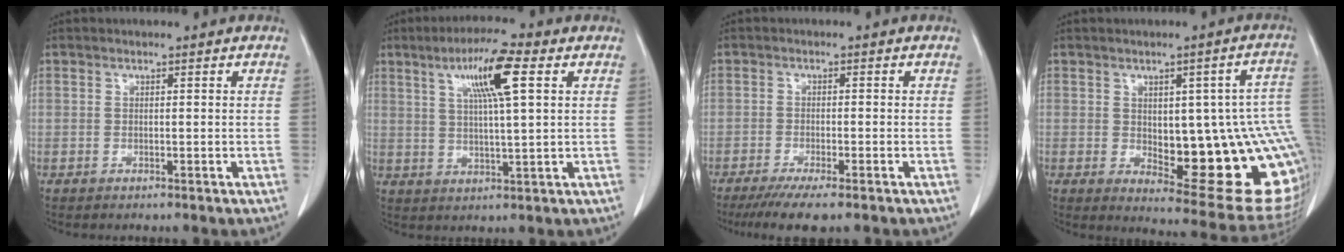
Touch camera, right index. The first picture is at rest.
{"total": 9.5, "force": [3.8, 0.6, 8.7], "torque": [-0.155, 0.011, 0.062]}
{"total": 5.6, "force": [-4.1, 0.4, 3.8], "torque": [-0.062, -0.013, -0.068]}
{"total": 21.2, "force": [-1.9, 6.5, 20.1], "torque": [-0.171, 0.016, 0.002]}